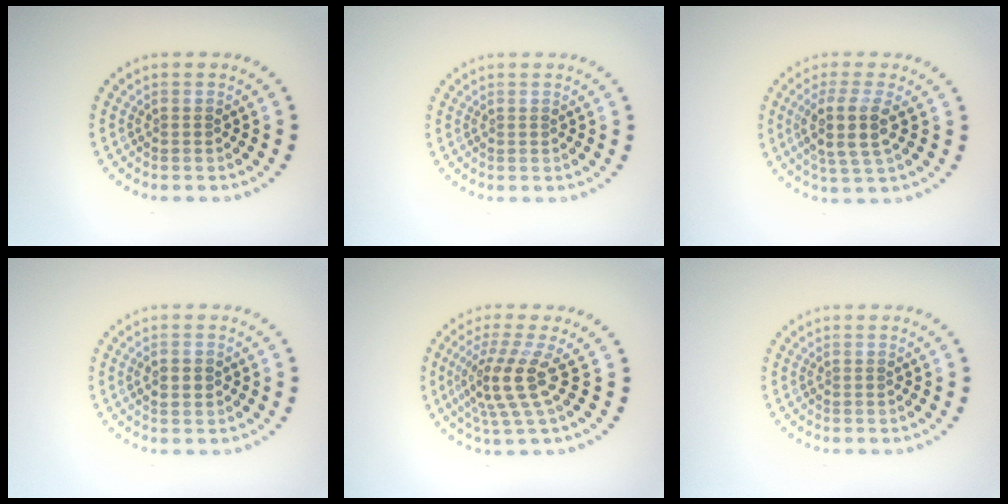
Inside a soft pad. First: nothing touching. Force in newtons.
{"total": 0.0}
{"total": 3.7, "press": 3.1, "slide": 2.0}
{"total": 2.2, "press": 2.2, "slide": 0.1}
{"total": 4.2, "press": 3.0, "slide": 3.0}
{"total": 0.0}